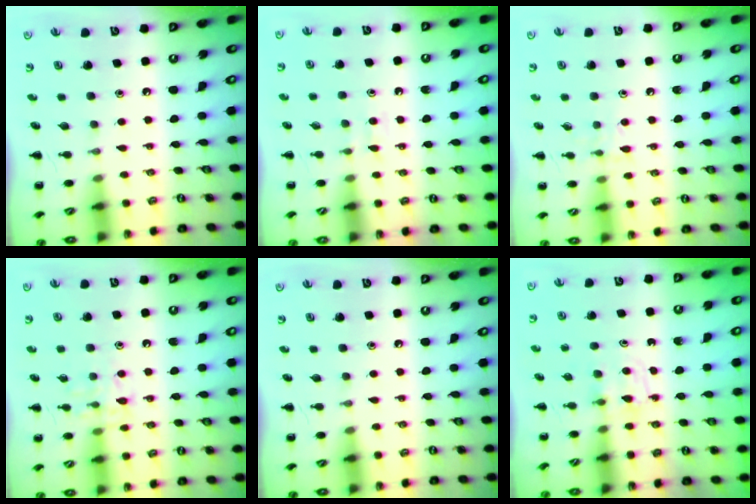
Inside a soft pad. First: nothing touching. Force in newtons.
{"total": 4.1, "press": 3.9, "slide": 1.5}
{"total": 5.3, "press": 5.2, "slide": 1.1}
{"total": 8.5, "press": 8.4, "slide": 0.8}
{"total": 0.0}
{"total": 3.8, "press": 3.6, "slide": 1.3}